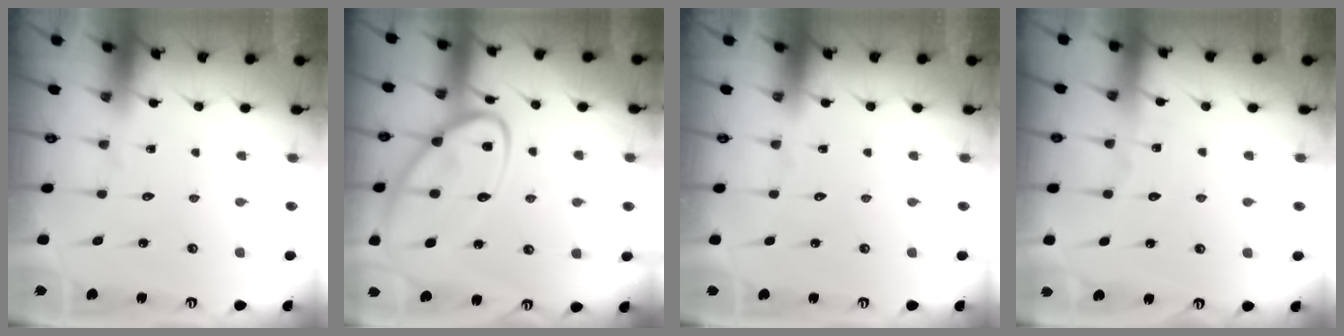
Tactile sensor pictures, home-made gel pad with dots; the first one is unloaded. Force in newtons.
{"total": 14.5, "press": 14.4, "slide": 1.2}
{"total": 0.0}
{"total": 3.0, "press": 3.0, "slide": 0.3}